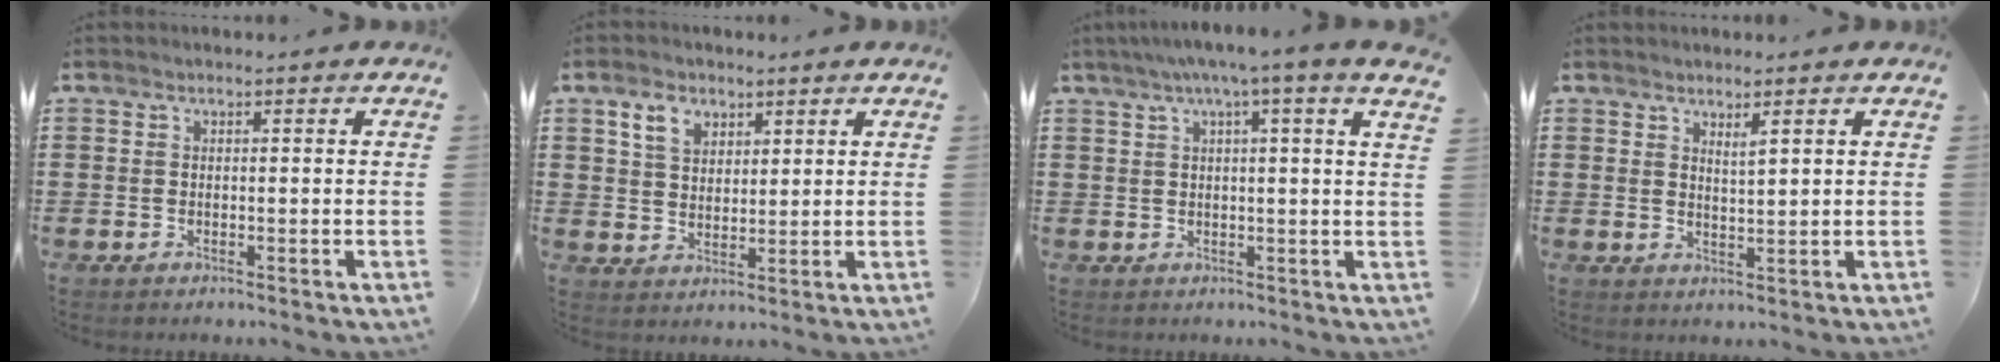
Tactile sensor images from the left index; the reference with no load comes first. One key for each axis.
{"total": 4.3, "fx": 2.5, "fy": 2.7, "fz": 2.2, "tx": -0.045, "ty": 0.008, "tz": 0.043}
{"total": 3.7, "fx": 2.2, "fy": -0.3, "fz": 3.0, "tx": -0.063, "ty": 0.000, "tz": 0.035}
{"total": 1.9, "fx": 1.6, "fy": 0.1, "fz": 1.1, "tx": -0.023, "ty": 0.002, "tz": 0.028}